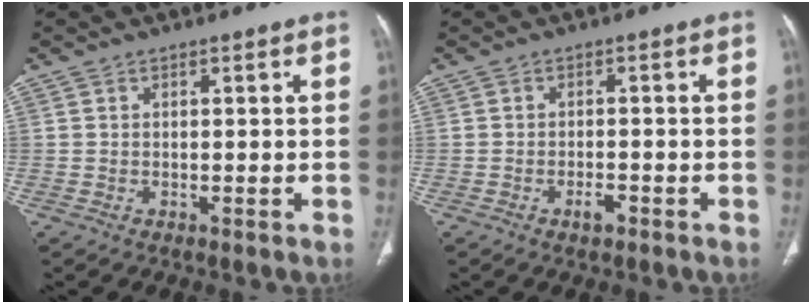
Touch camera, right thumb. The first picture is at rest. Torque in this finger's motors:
{"motor_torque": [0.71, 0.31, 0.64, -0.54, 0.06]}